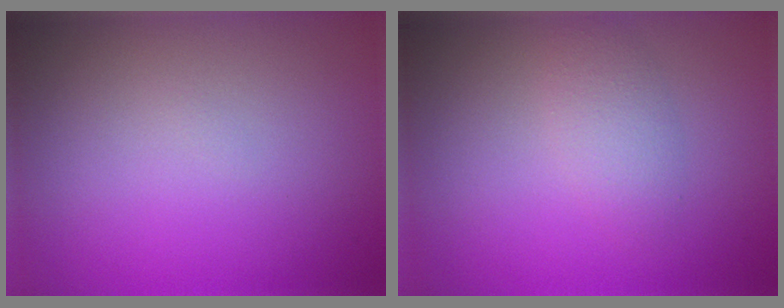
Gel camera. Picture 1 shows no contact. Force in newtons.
{"total": 1.9, "press": 1.9, "slide": 0.1}